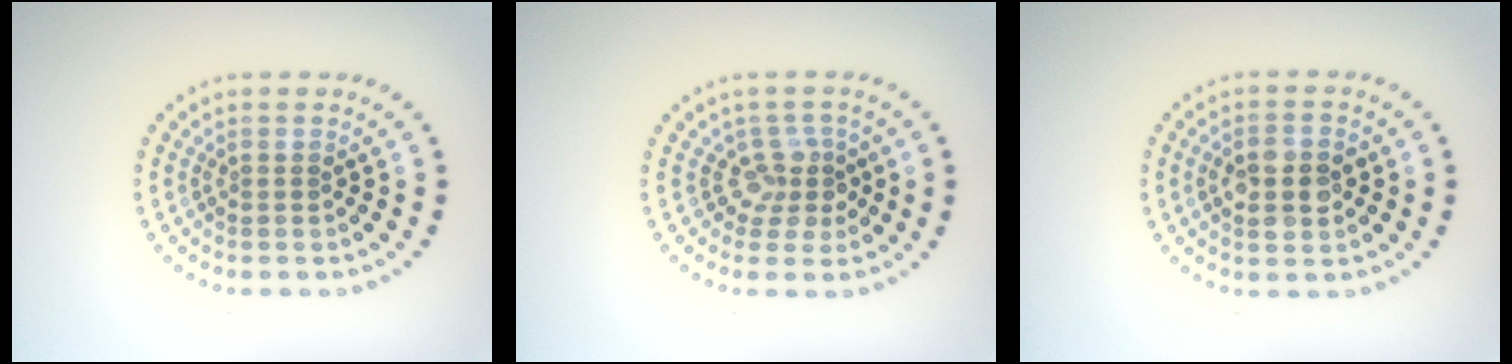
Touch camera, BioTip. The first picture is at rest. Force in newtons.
{"total": 2.6, "press": 1.9, "slide": 1.9}
{"total": 3.4, "press": 3.4, "slide": 0.2}